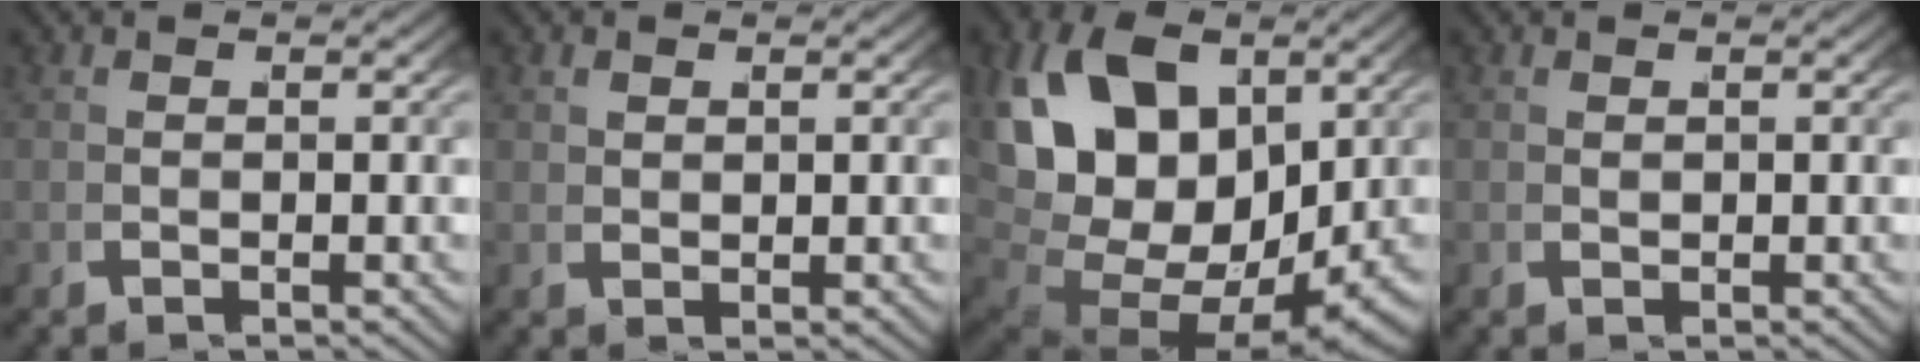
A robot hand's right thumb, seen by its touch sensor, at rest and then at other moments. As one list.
[{"total": 1.2, "force": [0.7, 0.7, 0.7], "torque": [-0.012, -0.004, 0.021]}, {"total": 17.6, "force": [-1.7, 12.2, 12.6], "torque": [-0.278, -0.061, 0.001]}, {"total": 0.6, "force": [0.2, 0.4, 0.4], "torque": [-0.005, -0.004, 0.009]}]